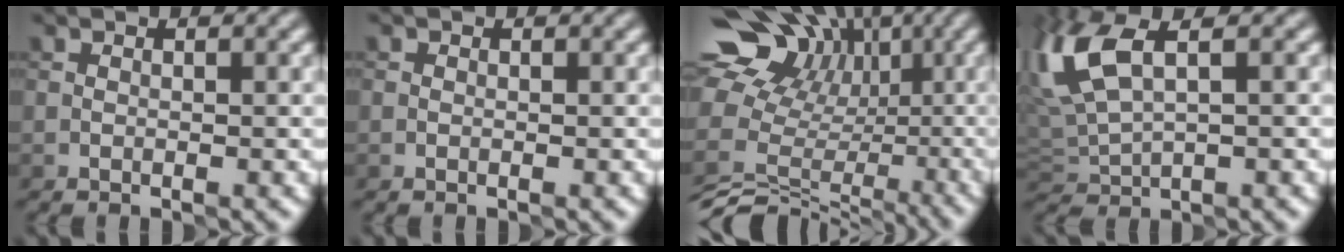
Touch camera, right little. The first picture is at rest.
{"total": 0.0}
{"total": 13.9, "force": [-1.0, 11.4, 7.9], "torque": [-0.156, 0.036, 0.012]}
{"total": 6.3, "force": [2.2, 2.7, 5.3], "torque": [-0.135, 0.018, 0.046]}